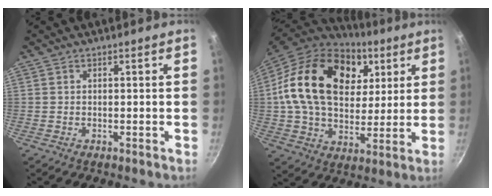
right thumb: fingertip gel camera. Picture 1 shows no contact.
{"total": 26.2, "force": [8.3, 17.7, 17.4], "torque": [-0.289, -0.006, 0.136]}